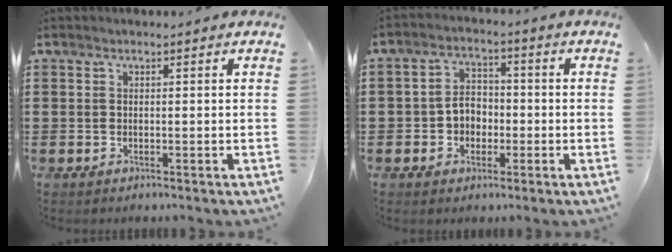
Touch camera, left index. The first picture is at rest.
{"total": 4.0, "force": [-1.2, 3.3, 2.1], "torque": [-0.047, 0.009, -0.027]}